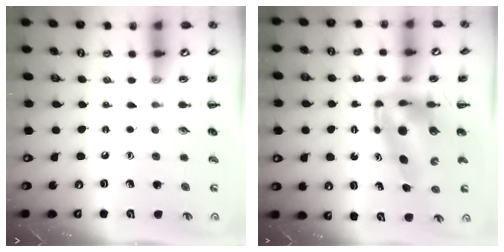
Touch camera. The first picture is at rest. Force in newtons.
{"total": 8.8, "press": 8.3, "slide": 2.9}